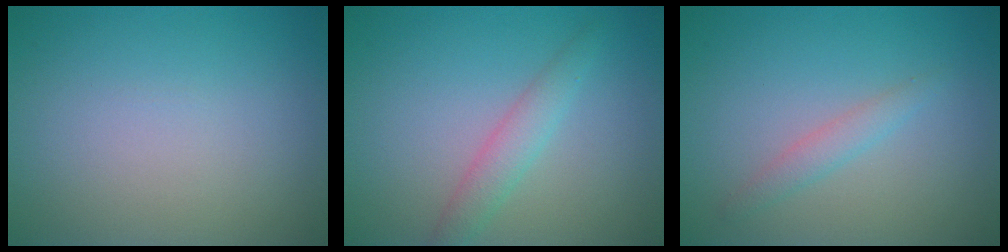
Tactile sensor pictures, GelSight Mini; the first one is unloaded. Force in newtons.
{"total": 2.2, "press": 2.2, "slide": 0.0}
{"total": 1.5, "press": 1.5, "slide": 0.0}